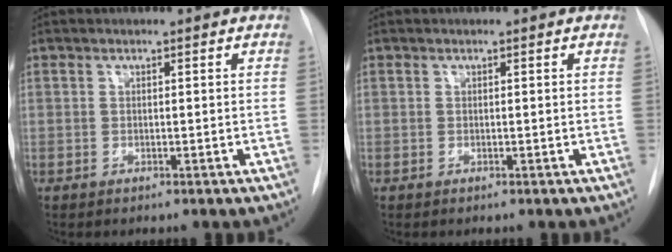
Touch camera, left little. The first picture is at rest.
{"total": 0.0}